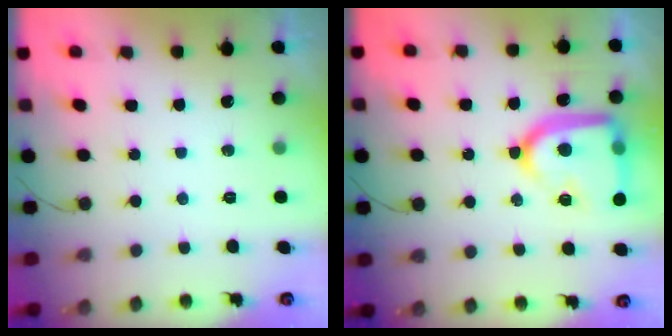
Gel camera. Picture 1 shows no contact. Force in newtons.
{"total": 21.1, "press": 21.0, "slide": 1.9}